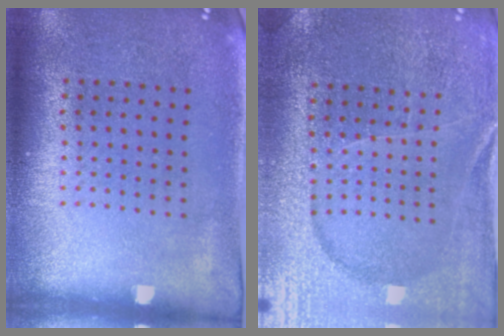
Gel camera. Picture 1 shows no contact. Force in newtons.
{"total": 3.1, "press": 3.1, "slide": 0.3}